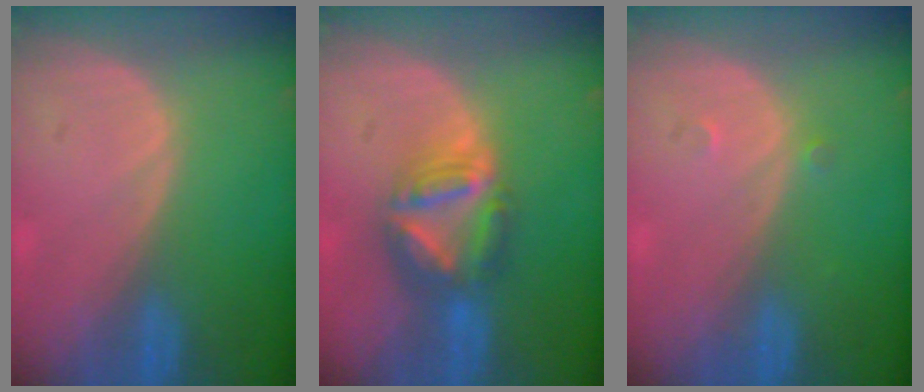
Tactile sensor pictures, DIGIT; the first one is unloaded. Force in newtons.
{"total": 7.7, "press": 6.6, "slide": 4.0}
{"total": 0.9, "press": 0.7, "slide": 0.5}